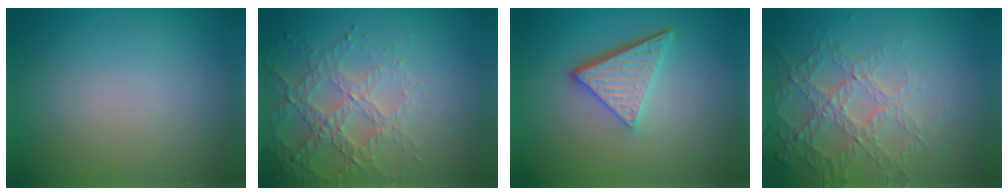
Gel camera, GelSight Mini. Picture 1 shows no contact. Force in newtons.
{"total": 3.9, "press": 3.7, "slide": 1.3}
{"total": 5.1, "press": 3.5, "slide": 3.7}
{"total": 3.6, "press": 3.3, "slide": 1.4}